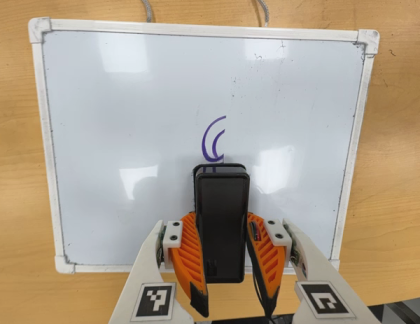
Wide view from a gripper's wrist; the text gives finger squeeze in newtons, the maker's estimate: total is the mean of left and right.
{"total": 10.2, "left": 8.5, "right": 11.9}